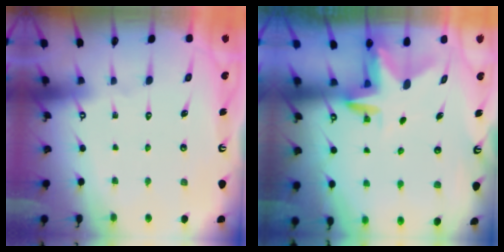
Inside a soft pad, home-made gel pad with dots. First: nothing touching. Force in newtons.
{"total": 2.9, "press": 2.9, "slide": 0.3}